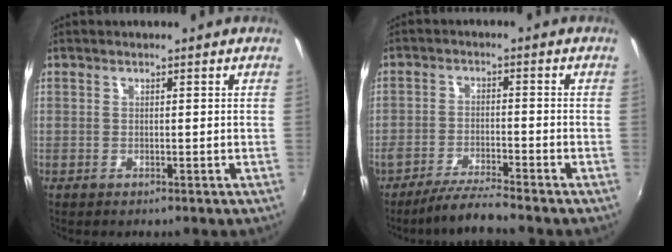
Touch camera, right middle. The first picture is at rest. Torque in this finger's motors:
{"motor_torque": [0.65, -0.63, 0.10, 0.06]}